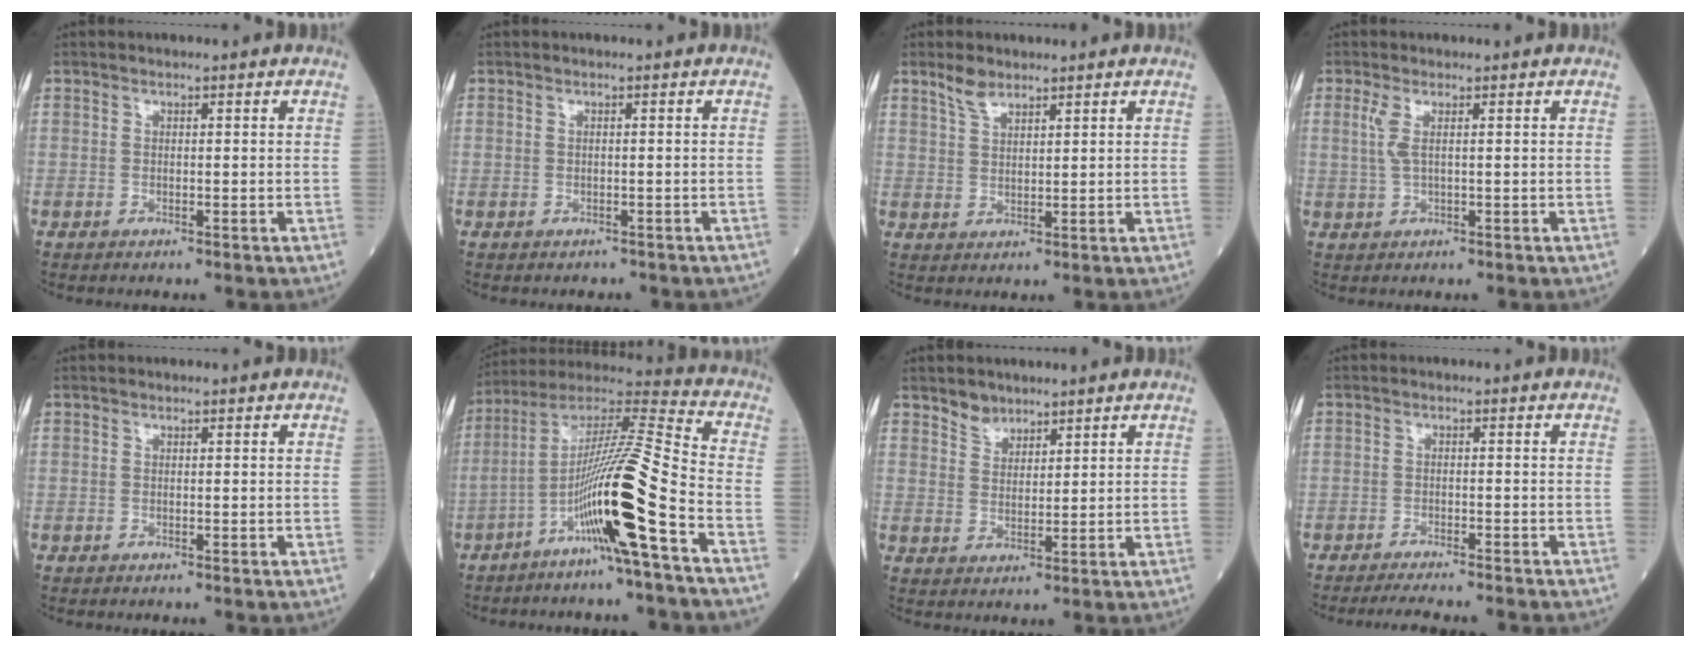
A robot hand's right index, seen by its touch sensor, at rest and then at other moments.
{"total": 1.4, "force": [-1.1, 0.7, 0.5], "torque": [-0.011, 0.001, -0.009]}
{"total": 3.1, "force": [2.5, 1.0, 1.5], "torque": [-0.034, 0.005, 0.052]}
{"total": 2.3, "force": [0.7, 0.3, 2.2], "torque": [-0.062, 0.005, 0.018]}
{"total": 0.0}
{"total": 15.9, "force": [-6.3, -1.2, 14.5], "torque": [-0.266, -0.002, -0.121]}
{"total": 3.1, "force": [2.6, 1.5, 0.4], "torque": [-0.003, 0.000, 0.048]}
{"total": 7.1, "force": [-6.6, 0.3, 2.7], "torque": [-0.033, -0.016, -0.097]}